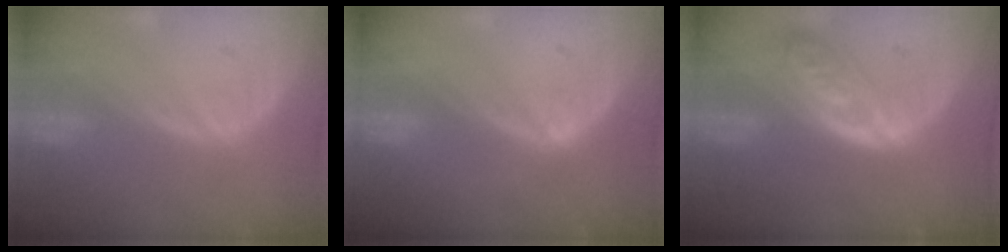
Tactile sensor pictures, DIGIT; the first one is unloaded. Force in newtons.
{"total": 0.7, "press": 0.7, "slide": 0.1}
{"total": 6.0, "press": 5.4, "slide": 2.7}